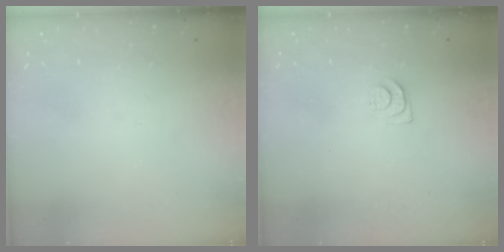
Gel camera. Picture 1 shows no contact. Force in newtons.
{"total": 4.6, "press": 4.6, "slide": 0.7}